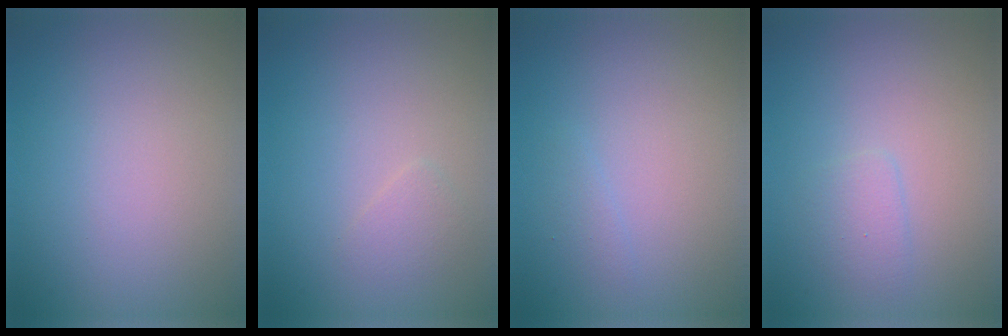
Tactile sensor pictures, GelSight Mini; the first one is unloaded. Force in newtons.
{"total": 1.0, "press": 1.0, "slide": 0.0}
{"total": 0.6, "press": 0.6, "slide": 0.0}
{"total": 1.3, "press": 1.3, "slide": 0.1}